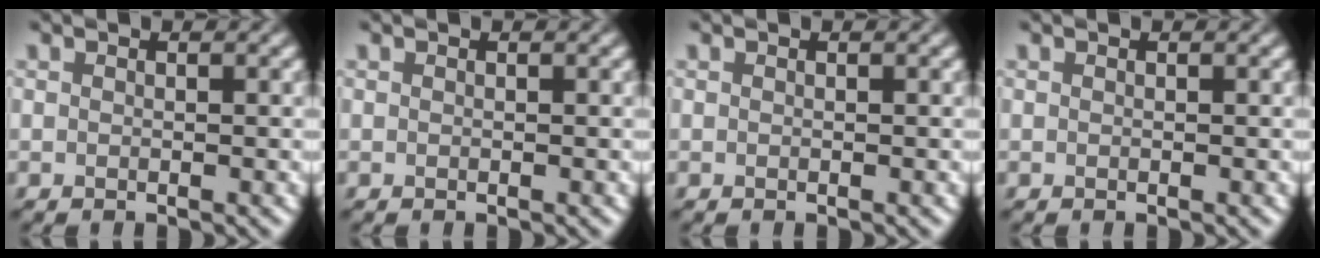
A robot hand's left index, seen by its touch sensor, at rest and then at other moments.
{"total": 0.0}
{"total": 0.0}
{"total": 0.0}